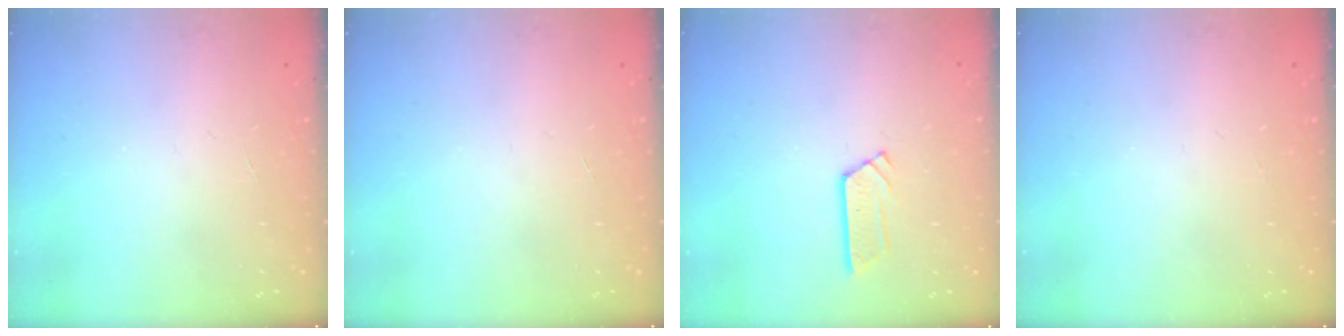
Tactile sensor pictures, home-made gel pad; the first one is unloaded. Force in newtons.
{"total": 0.0}
{"total": 4.3, "press": 4.2, "slide": 0.3}
{"total": 0.0}